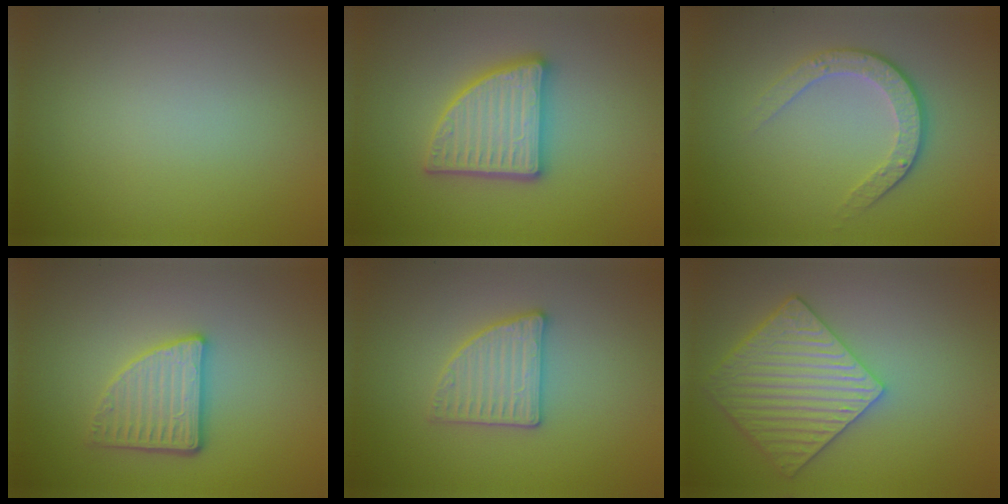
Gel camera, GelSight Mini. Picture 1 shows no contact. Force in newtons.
{"total": 4.9, "press": 4.8, "slide": 0.7}
{"total": 3.5, "press": 2.7, "slide": 2.3}
{"total": 3.6, "press": 3.1, "slide": 1.7}
{"total": 2.8, "press": 2.8, "slide": 0.4}
{"total": 5.6, "press": 4.9, "slide": 2.6}